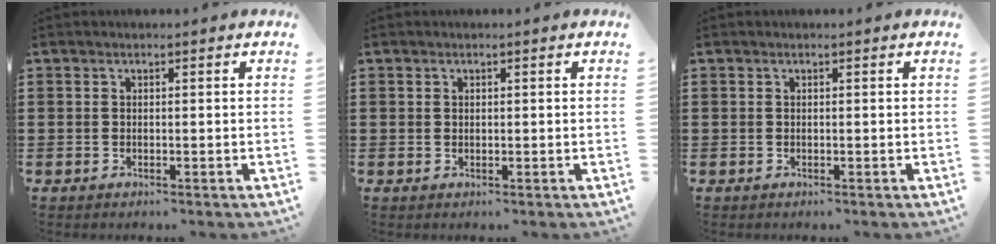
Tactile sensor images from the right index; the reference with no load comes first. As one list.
[{"total": 0.5, "force": [0.2, 0.5, 0.1], "torque": [-0.003, 0.003, 0.005]}, {"total": 0.0}]